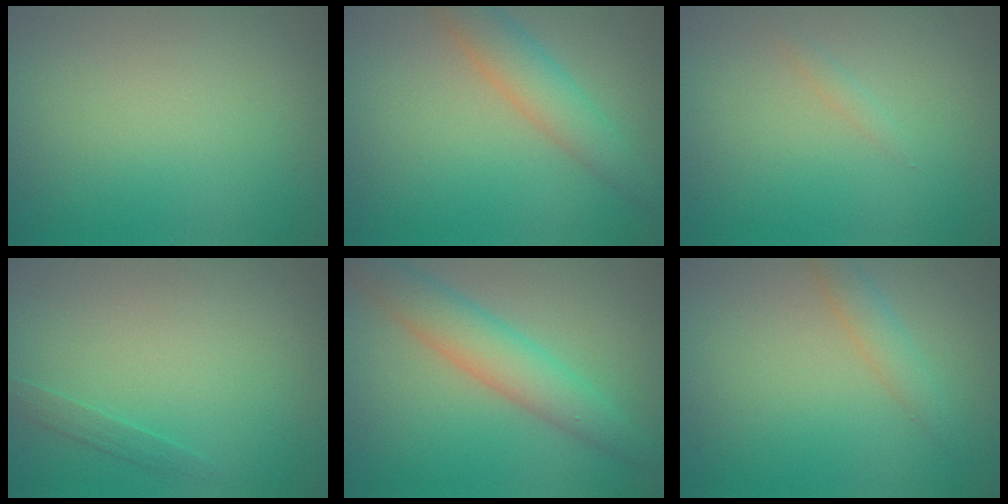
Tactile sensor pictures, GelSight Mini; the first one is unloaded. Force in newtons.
{"total": 3.7, "press": 3.7, "slide": 0.1}
{"total": 0.6, "press": 0.6, "slide": 0.1}
{"total": 0.9, "press": 0.9, "slide": 0.1}
{"total": 4.5, "press": 4.5, "slide": 0.1}
{"total": 1.9, "press": 1.9, "slide": 0.1}